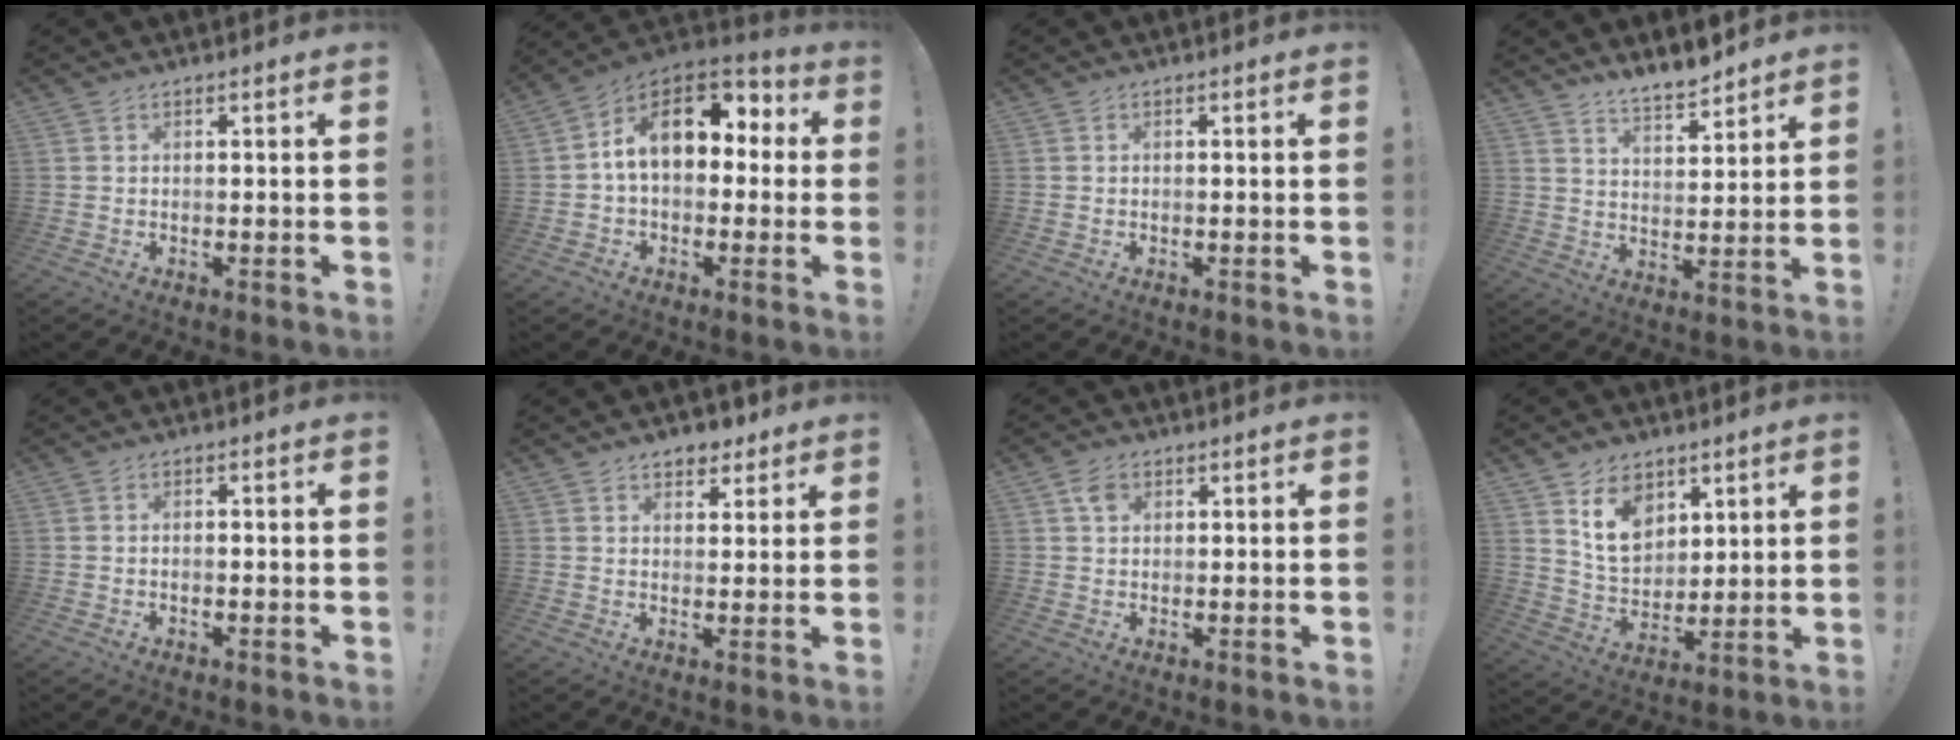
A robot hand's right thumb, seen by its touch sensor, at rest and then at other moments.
{"total": 15.2, "force": [3.7, 9.9, 10.9], "torque": [-0.160, 0.006, 0.067]}
{"total": 0.0}
{"total": 6.9, "force": [6.5, 1.4, 2.0], "torque": [-0.039, -0.047, 0.119]}
{"total": 0.9, "force": [-0.7, 0.5, 0.5], "torque": [-0.014, 0.006, -0.010]}
{"total": 5.3, "force": [3.7, 3.4, 1.7], "torque": [-0.007, -0.018, 0.066]}
{"total": 3.1, "force": [1.2, 2.3, 1.7], "torque": [-0.026, 0.002, 0.022]}
{"total": 12.2, "force": [6.7, 8.7, 5.3], "torque": [-0.077, -0.033, 0.131]}